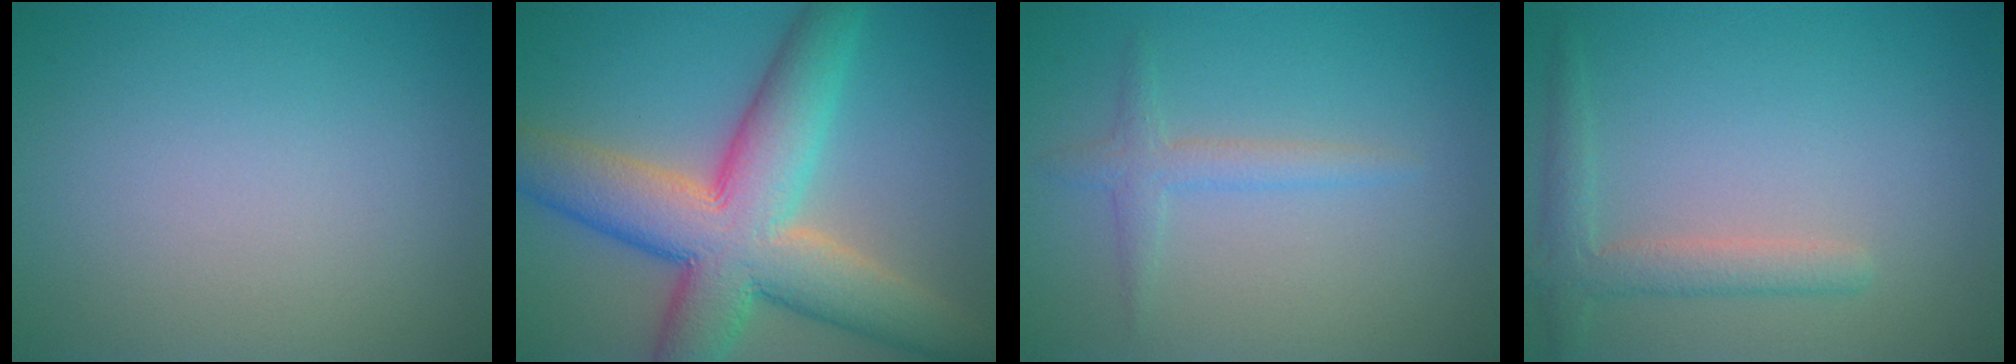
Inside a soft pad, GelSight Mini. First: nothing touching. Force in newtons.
{"total": 11.5, "press": 11.5, "slide": 0.5}
{"total": 1.8, "press": 1.8, "slide": 0.0}
{"total": 2.6, "press": 2.5, "slide": 0.2}